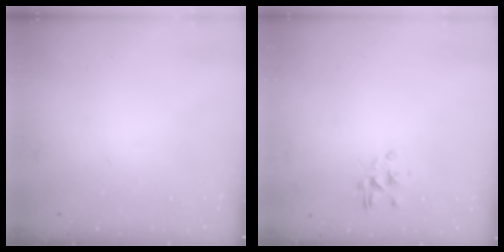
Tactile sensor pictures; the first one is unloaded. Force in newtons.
{"total": 2.2, "press": 2.1, "slide": 0.8}